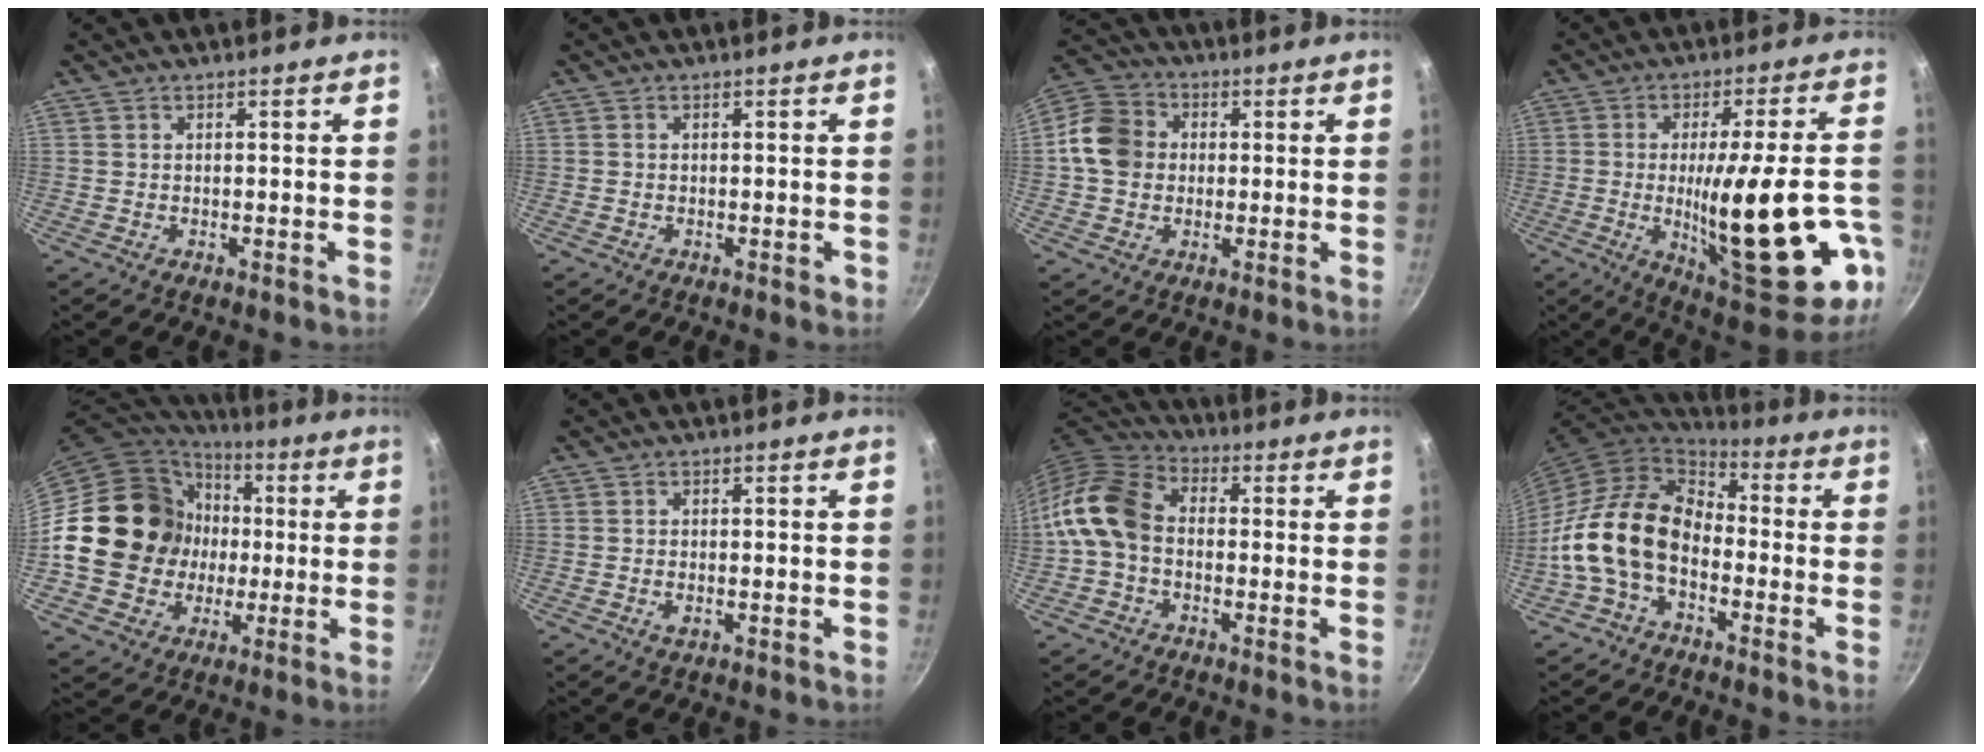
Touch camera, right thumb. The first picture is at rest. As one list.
[{"total": 0.9, "force": [-0.4, 0.6, 0.6], "torque": [-0.006, 0.003, -0.006]}, {"total": 10.4, "force": [0.3, 8.9, 5.4], "torque": [-0.075, 0.018, -0.014]}, {"total": 26.1, "force": [-6.6, 7.5, 24.1], "torque": [-0.328, 0.001, -0.074]}, {"total": 20.7, "force": [0.3, 18.3, 9.5], "torque": [-0.157, 0.030, 0.017]}, {"total": 1.8, "force": [-0.5, 1.0, 1.4], "torque": [-0.027, -0.001, -0.009]}, {"total": 11.4, "force": [-1.4, 8.4, 7.5], "torque": [-0.124, 0.032, -0.050]}, {"total": 16.6, "force": [-3.7, 11.3, 11.6], "torque": [-0.191, 0.048, -0.089]}]